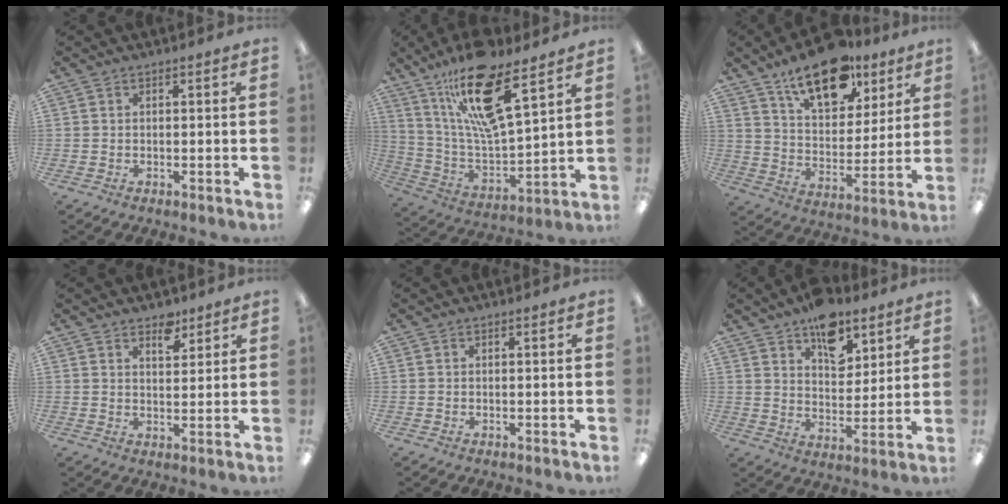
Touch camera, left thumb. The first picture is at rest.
{"total": 19.9, "force": [13.0, 5.8, 14.0], "torque": [-0.257, -0.064, 0.217]}
{"total": 18.2, "force": [12.5, 8.8, 9.8], "torque": [-0.144, -0.065, 0.214]}
{"total": 5.0, "force": [3.8, 2.5, 2.2], "torque": [-0.003, -0.027, 0.060]}
{"total": 0.0}
{"total": 12.2, "force": [8.2, 6.8, 6.0], "torque": [-0.071, -0.044, 0.143]}